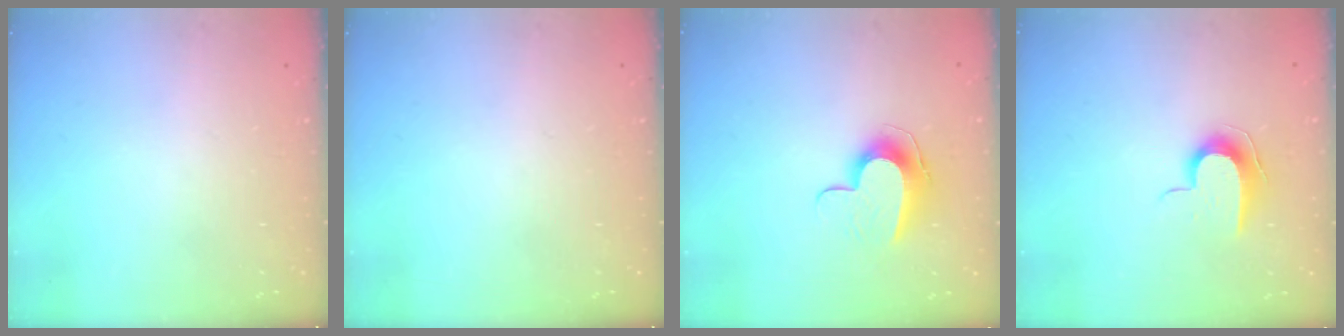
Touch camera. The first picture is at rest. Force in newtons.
{"total": 0.0}
{"total": 10.0, "press": 10.0, "slide": 0.3}
{"total": 9.0, "press": 9.0, "slide": 1.0}